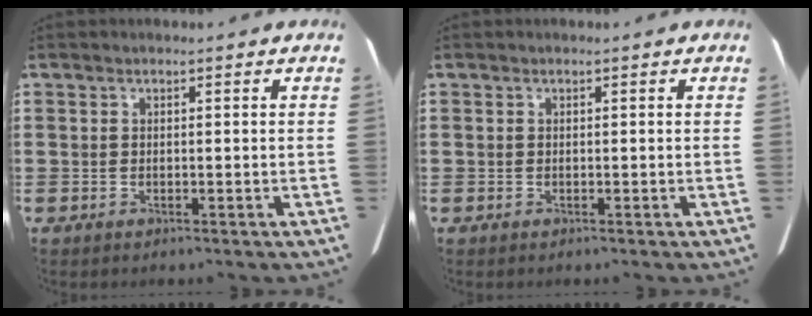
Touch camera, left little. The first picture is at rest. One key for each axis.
{"total": 0.0}